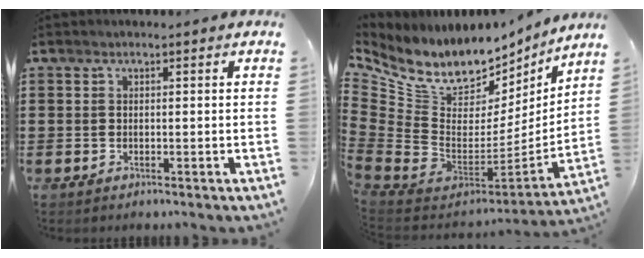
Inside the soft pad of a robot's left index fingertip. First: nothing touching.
{"total": 10.1, "force": [7.4, 5.8, 3.8], "torque": [-0.125, -0.073, 0.131]}